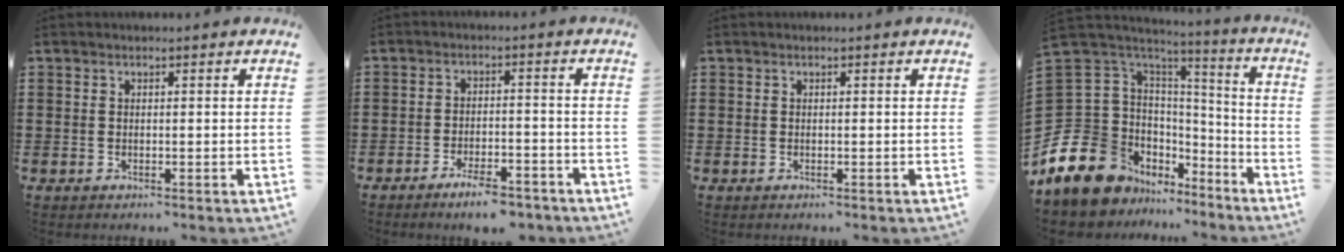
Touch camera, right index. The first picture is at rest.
{"total": 4.8, "force": [-4.2, 0.7, 2.2], "torque": [-0.041, -0.001, -0.078]}
{"total": 0.0}
{"total": 15.1, "force": [-9.2, 10.3, 6.0], "torque": [-0.181, -0.007, -0.163]}